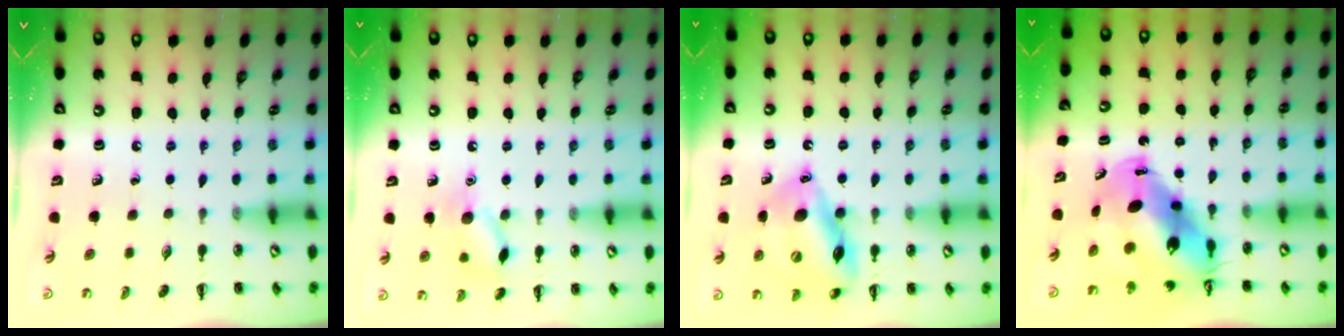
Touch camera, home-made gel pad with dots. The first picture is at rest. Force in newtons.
{"total": 10.6, "press": 10.6, "slide": 0.6}
{"total": 15.5, "press": 15.3, "slide": 2.7}
{"total": 12.6, "press": 12.0, "slide": 3.7}